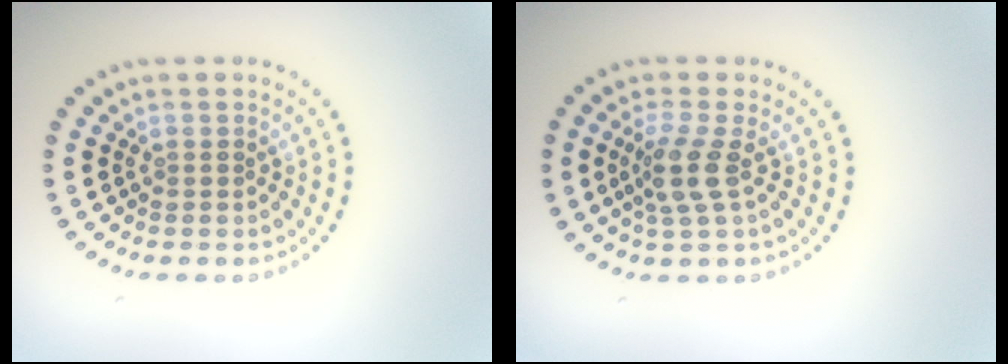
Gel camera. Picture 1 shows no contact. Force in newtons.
{"total": 2.6, "press": 2.1, "slide": 1.6}